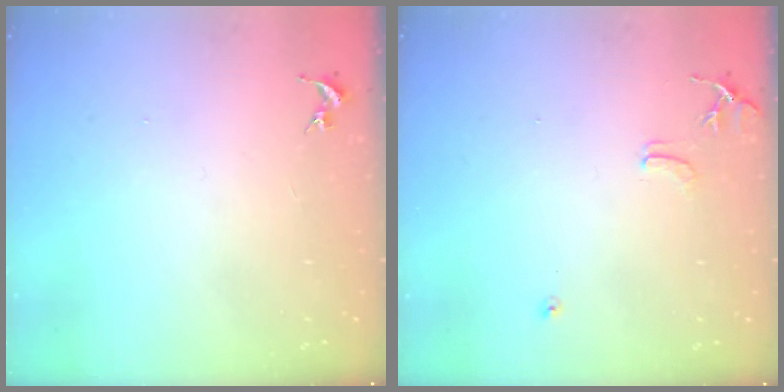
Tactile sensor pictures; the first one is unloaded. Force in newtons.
{"total": 7.9, "press": 7.9, "slide": 0.7}